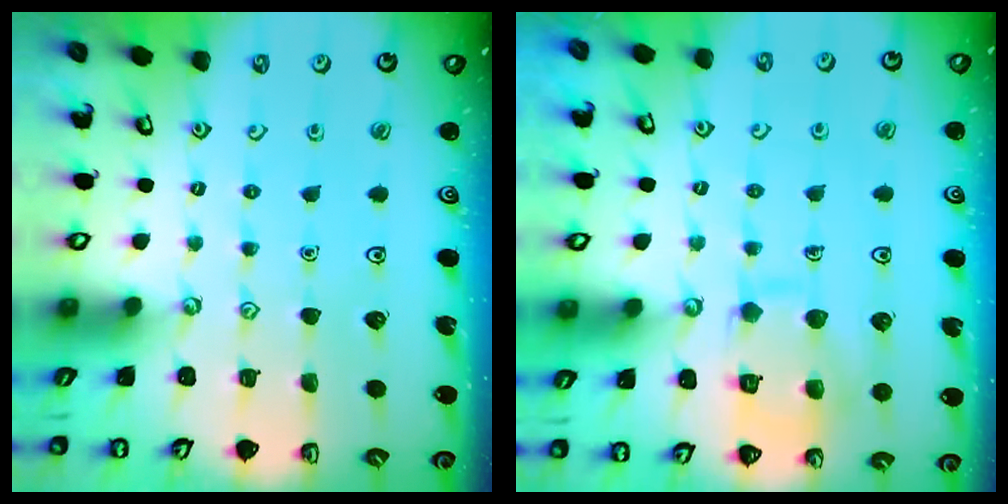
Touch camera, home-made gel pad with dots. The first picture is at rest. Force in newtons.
{"total": 11.1, "press": 11.1, "slide": 0.8}